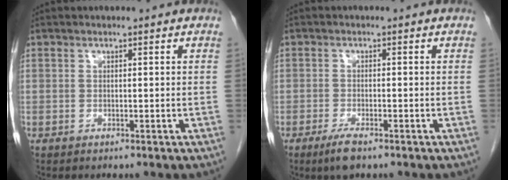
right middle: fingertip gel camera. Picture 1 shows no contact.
{"total": 3.2, "force": [-2.1, 0.6, 2.3], "torque": [-0.053, -0.007, -0.039]}